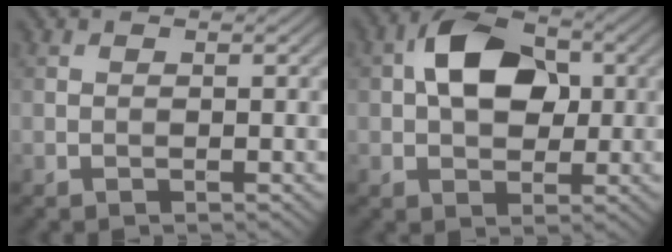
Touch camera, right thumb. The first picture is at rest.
{"total": 8.9, "force": [1.4, 5.9, 6.5], "torque": [-0.114, 0.017, 0.014]}